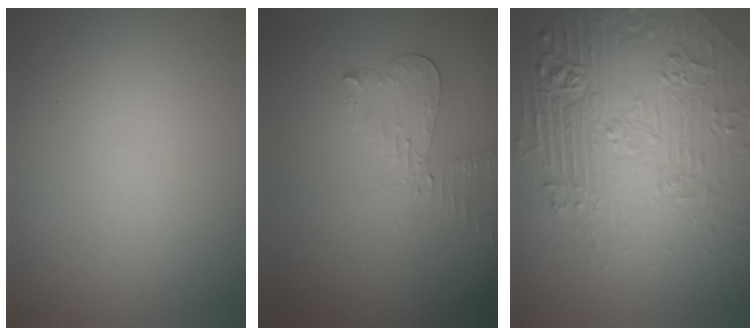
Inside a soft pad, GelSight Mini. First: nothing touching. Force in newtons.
{"total": 2.2, "press": 2.2, "slide": 0.2}
{"total": 8.9, "press": 6.1, "slide": 6.4}